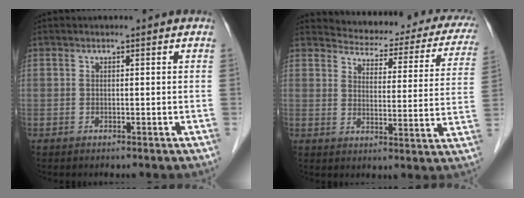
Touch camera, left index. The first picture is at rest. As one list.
[{"total": 19.1, "force": [17.4, 5.5, 5.6], "torque": [-0.053, -0.030, 0.189]}]